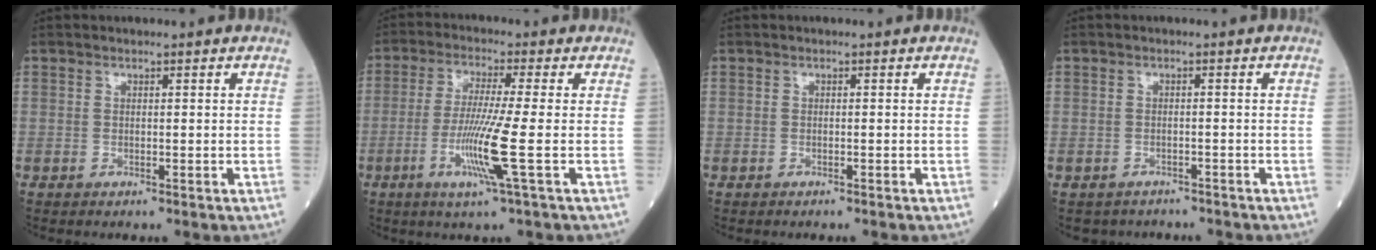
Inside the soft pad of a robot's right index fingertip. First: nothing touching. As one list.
[{"total": 9.0, "force": [-2.7, -1.1, 8.5], "torque": [-0.177, -0.021, -0.055]}, {"total": 1.2, "force": [-0.9, 0.6, 0.7], "torque": [-0.023, -0.002, -0.009]}, {"total": 5.9, "force": [-4.9, 3.2, 0.6], "torque": [-0.010, 0.012, -0.066]}]